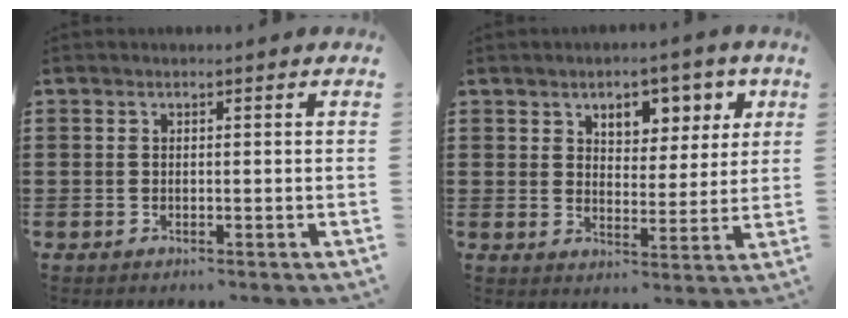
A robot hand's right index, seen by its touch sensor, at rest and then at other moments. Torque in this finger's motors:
{"motor_torque": [0.93, 0.28, 0.21, 0.09]}